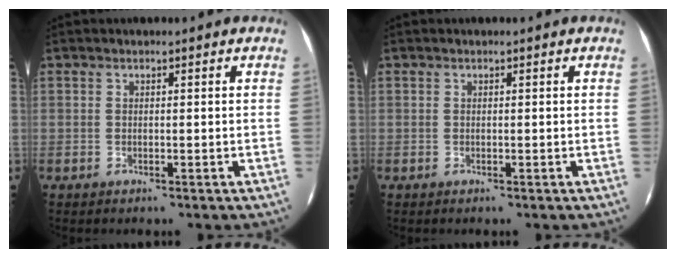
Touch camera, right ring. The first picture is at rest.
{"total": 0.0}